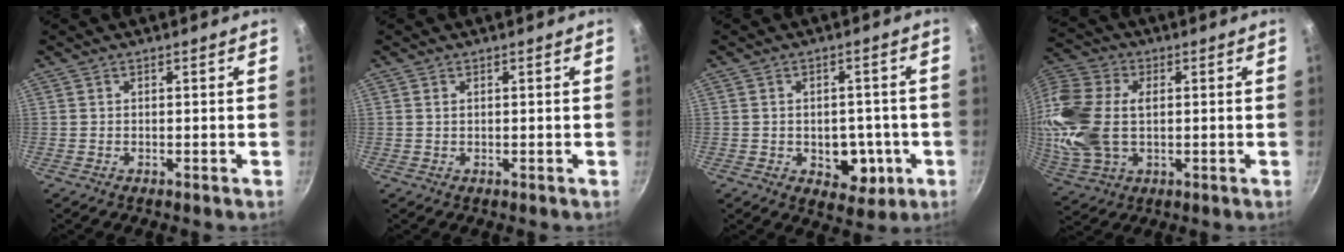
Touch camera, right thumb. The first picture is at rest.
{"total": 0.7, "force": [0.3, 0.4, 0.5], "torque": [-0.010, 0.001, 0.004]}
{"total": 8.2, "force": [-2.1, 5.8, 5.5], "torque": [-0.038, 0.003, -0.020]}
{"total": 20.5, "force": [1.4, 13.8, 15.2], "torque": [-0.335, 0.017, 0.025]}